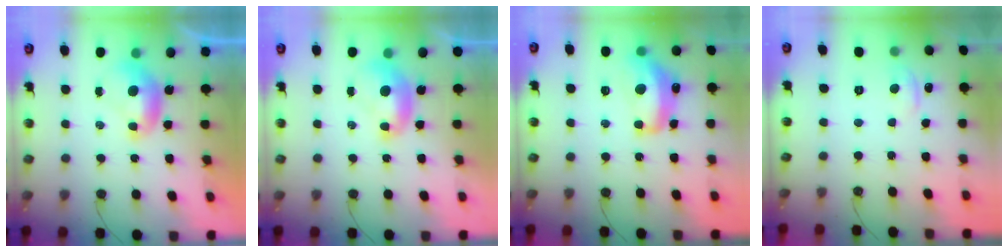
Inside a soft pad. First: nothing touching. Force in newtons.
{"total": 1.3, "press": 1.3, "slide": 0.1}
{"total": 7.9, "press": 7.9, "slide": 0.7}
{"total": 1.7, "press": 1.5, "slide": 0.7}